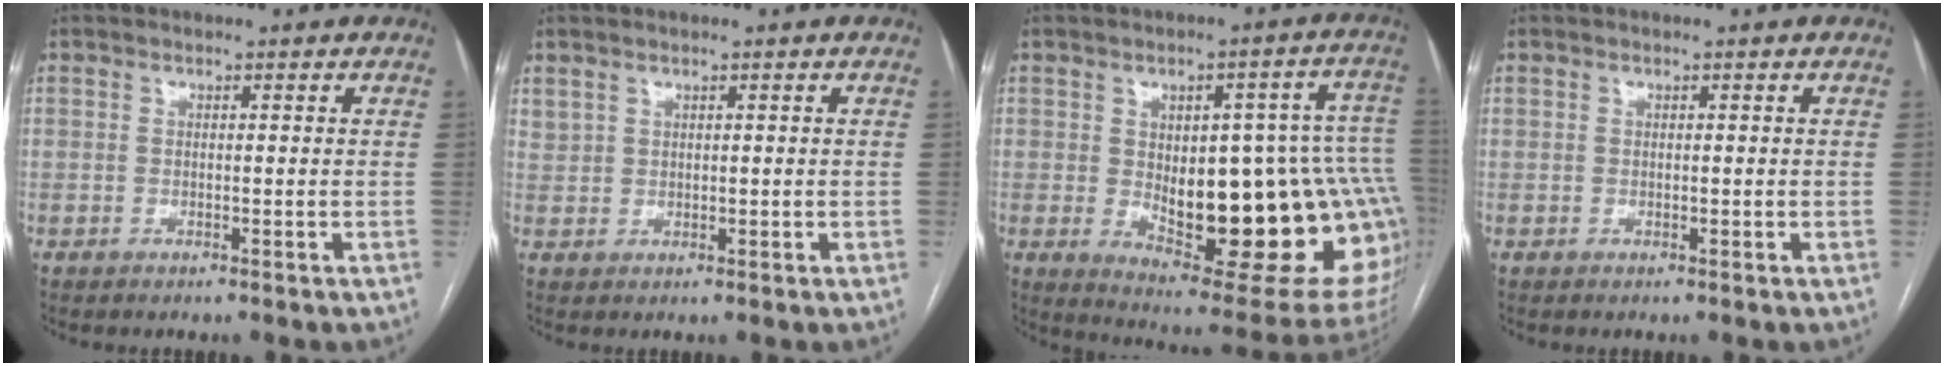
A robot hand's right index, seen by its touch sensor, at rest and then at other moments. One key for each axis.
{"total": 1.9, "fx": 1.4, "fy": 1.1, "fz": 0.6, "tx": -0.013, "ty": 0.005, "tz": 0.034}
{"total": 26.7, "fx": -2.5, "fy": 7.9, "fz": 25.3, "tx": -0.272, "ty": 0.013, "tz": -0.009}
{"total": 0.6, "fx": 0.2, "fy": 0.4, "fz": 0.4, "tx": -0.008, "ty": 0.000, "tz": 0.007}